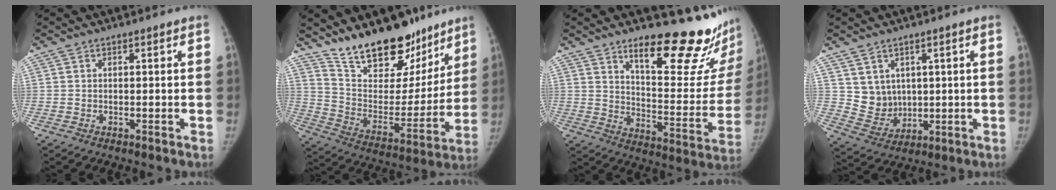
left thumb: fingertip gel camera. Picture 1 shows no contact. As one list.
[{"total": 23.2, "force": [17.7, 10.2, 11.0], "torque": [-0.127, -0.096, 0.291]}, {"total": 22.0, "force": [16.9, 5.9, 12.9], "torque": [-0.135, -0.136, 0.233]}, {"total": 8.5, "force": [3.3, 6.8, 4.0], "torque": [-0.044, -0.030, 0.087]}]